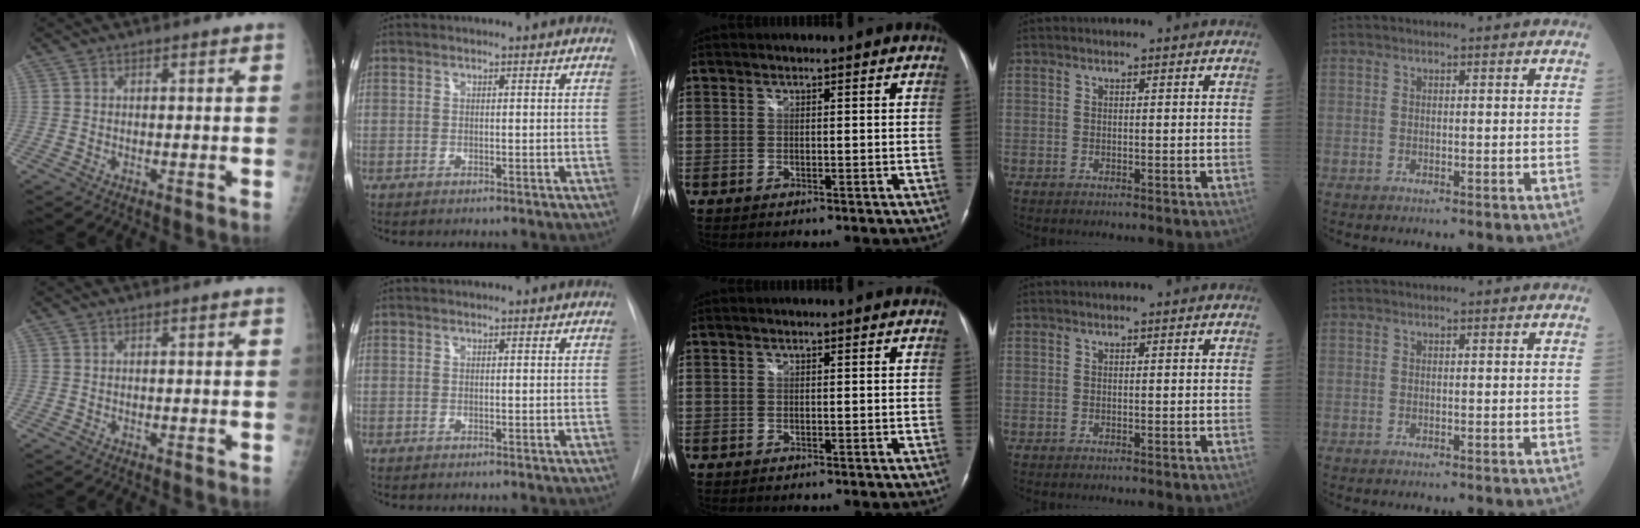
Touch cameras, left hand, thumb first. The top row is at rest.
{}